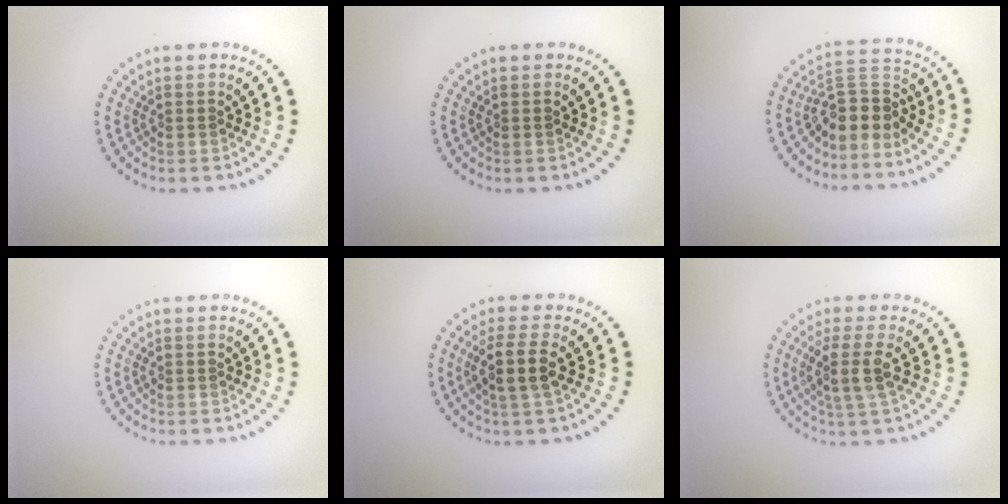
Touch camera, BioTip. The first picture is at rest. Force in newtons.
{"total": 0.0}
{"total": 4.0, "press": 3.0, "slide": 2.5}
{"total": 0.0}
{"total": 2.9, "press": 2.5, "slide": 1.5}
{"total": 3.1, "press": 2.5, "slide": 2.0}